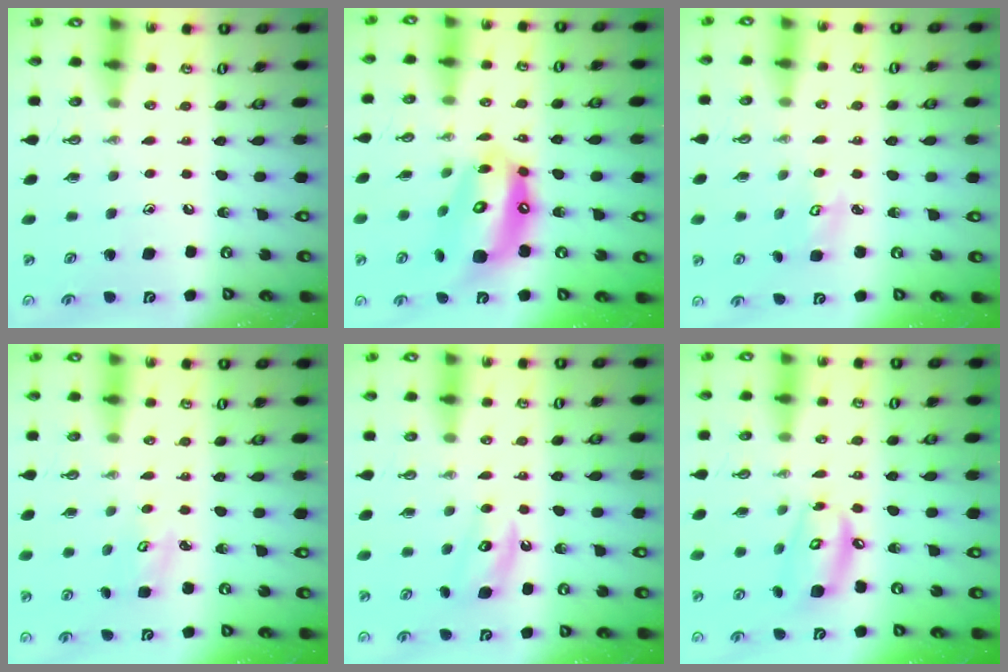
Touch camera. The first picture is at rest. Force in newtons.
{"total": 15.0, "press": 14.9, "slide": 1.3}
{"total": 2.7, "press": 2.7, "slide": 0.4}
{"total": 2.3, "press": 2.2, "slide": 0.3}
{"total": 4.1, "press": 4.0, "slide": 0.6}
{"total": 11.0, "press": 10.9, "slide": 1.1}